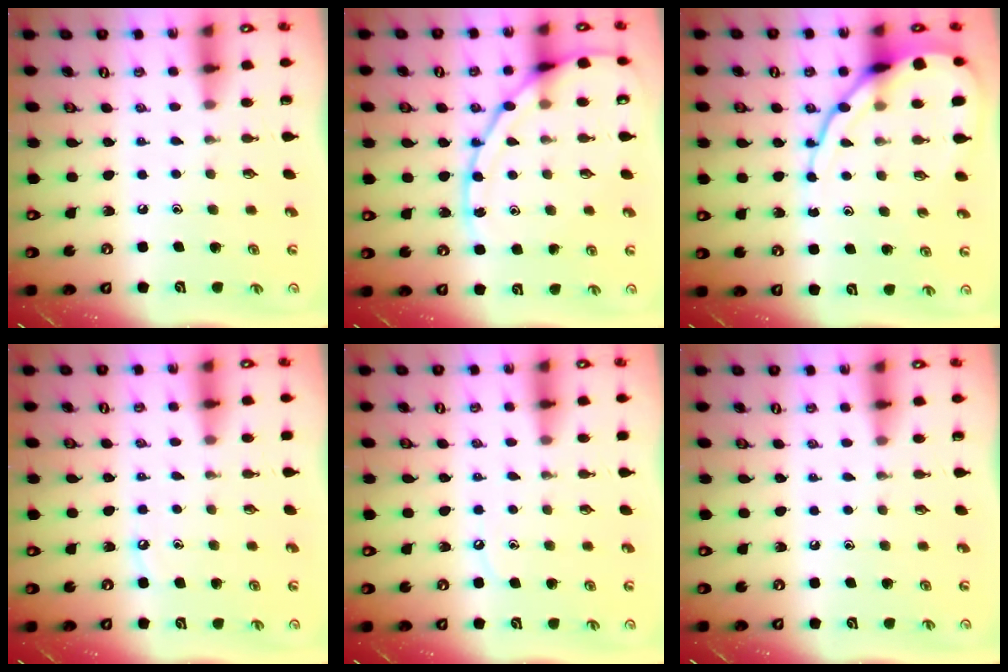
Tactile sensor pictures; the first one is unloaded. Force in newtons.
{"total": 13.4, "press": 13.4, "slide": 1.3}
{"total": 13.6, "press": 13.5, "slide": 1.5}
{"total": 4.2, "press": 4.2, "slide": 0.6}
{"total": 3.3, "press": 3.3, "slide": 0.4}
{"total": 0.0}